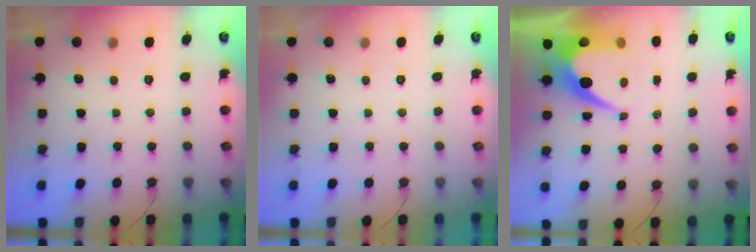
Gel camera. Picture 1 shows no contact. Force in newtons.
{"total": 0.0}
{"total": 8.4, "press": 8.3, "slide": 0.7}